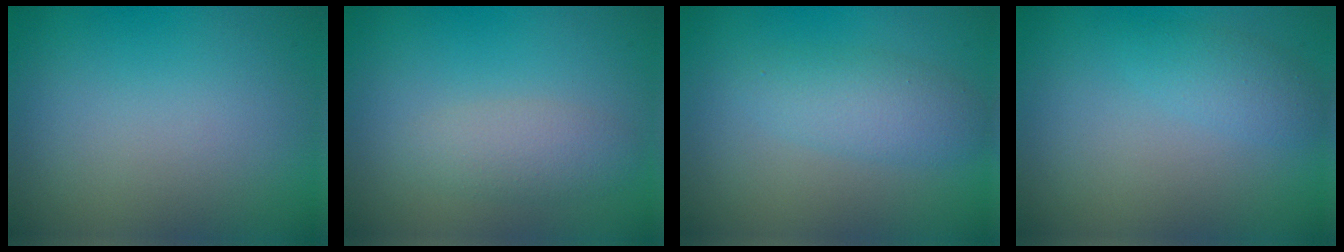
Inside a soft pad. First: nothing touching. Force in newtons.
{"total": 2.3, "press": 2.3, "slide": 0.1}
{"total": 2.8, "press": 2.8, "slide": 0.2}
{"total": 1.7, "press": 1.7, "slide": 0.1}